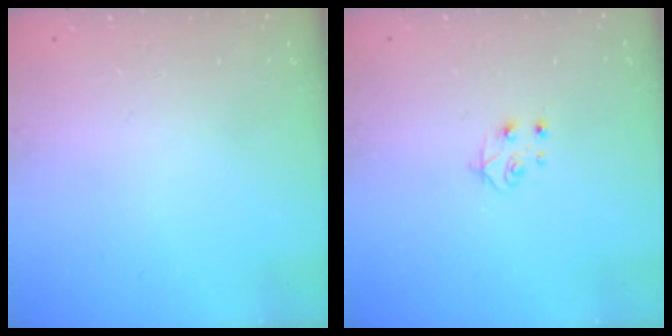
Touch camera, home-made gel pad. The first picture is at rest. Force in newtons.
{"total": 5.0, "press": 4.9, "slide": 0.5}